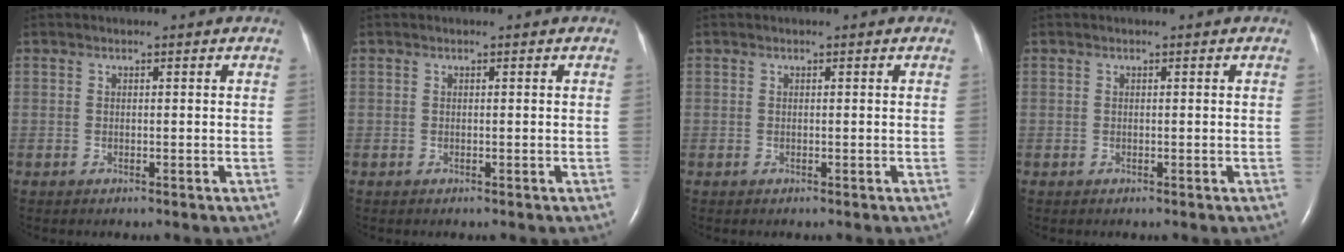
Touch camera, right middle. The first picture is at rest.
{"total": 0.0}
{"total": 0.0}
{"total": 0.0}